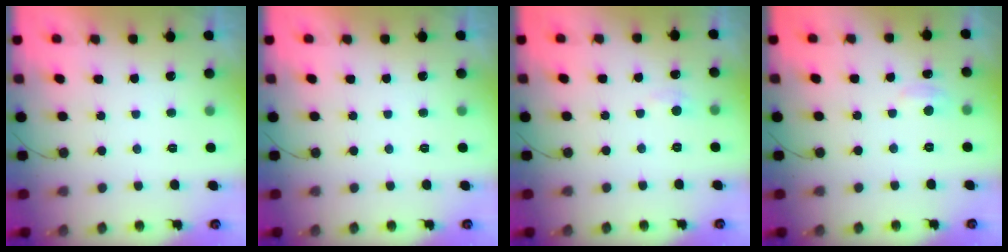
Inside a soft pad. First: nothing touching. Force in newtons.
{"total": 0.0}
{"total": 2.8, "press": 2.7, "slide": 0.4}
{"total": 3.2, "press": 3.2, "slide": 0.4}